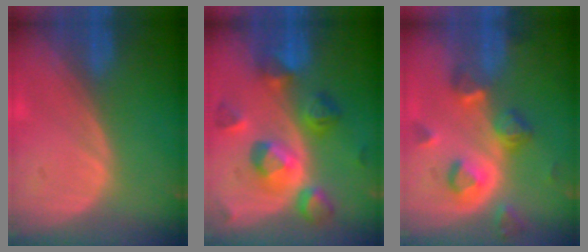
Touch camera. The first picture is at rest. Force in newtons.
{"total": 9.4, "press": 9.4, "slide": 0.6}
{"total": 7.8, "press": 7.1, "slide": 3.2}